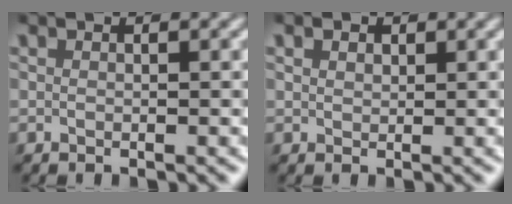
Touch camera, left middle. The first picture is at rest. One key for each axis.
{"total": 1.2, "fx": 0.7, "fy": 0.9, "fz": 0.4, "tx": -0.007, "ty": 0.001, "tz": 0.008}